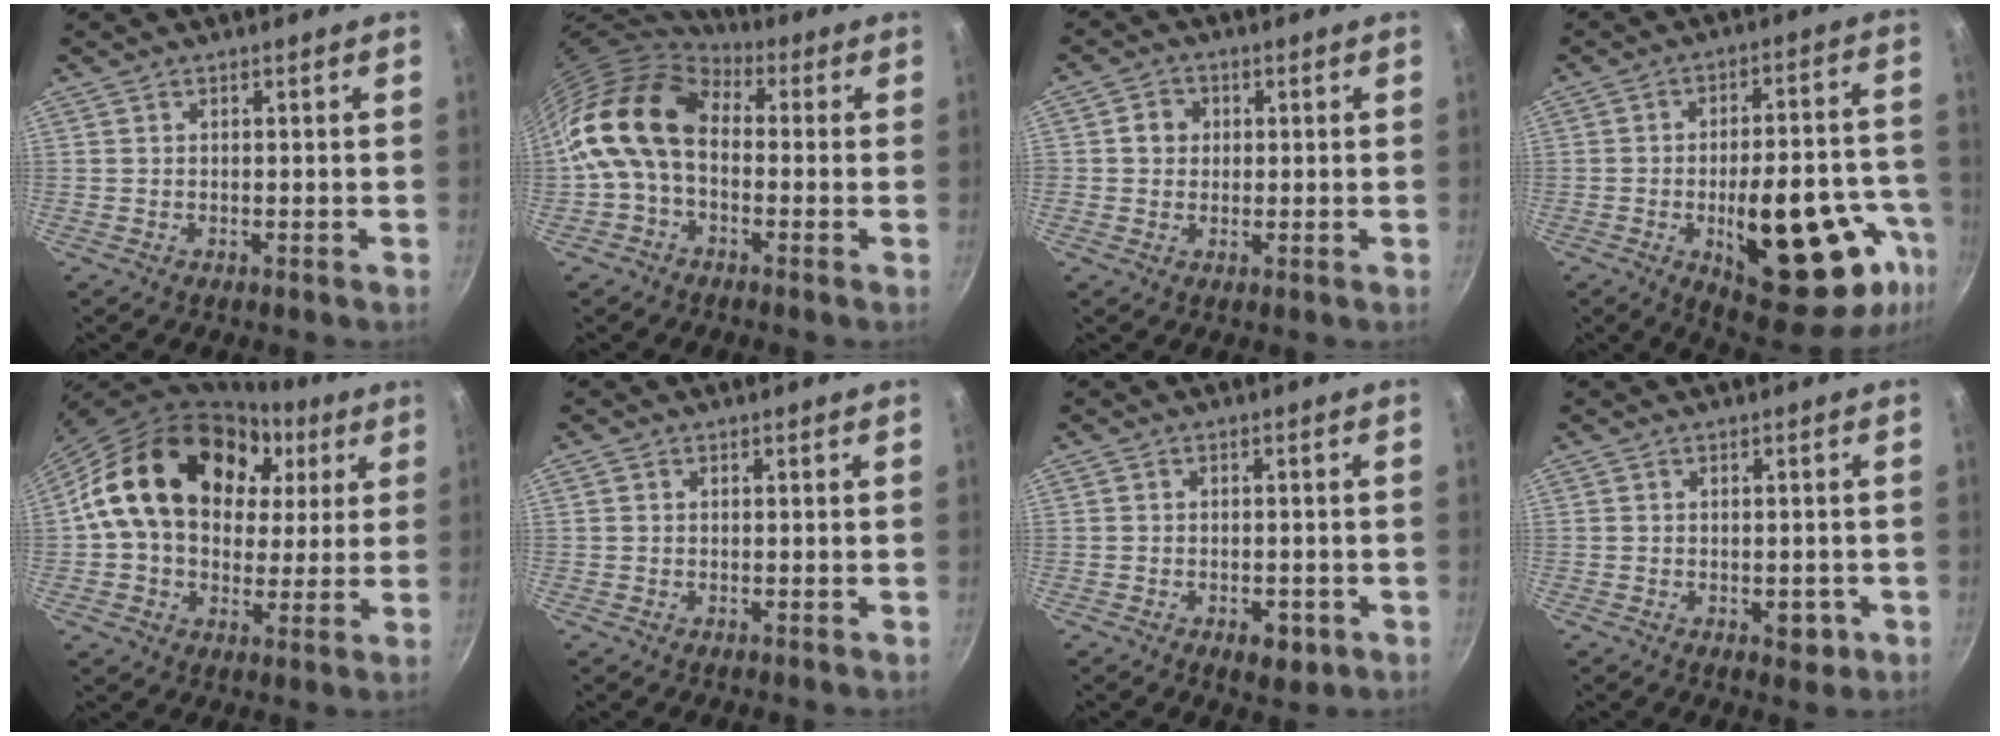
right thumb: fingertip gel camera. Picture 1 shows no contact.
{"total": 14.2, "force": [0.5, 9.8, 10.3], "torque": [-0.178, 0.026, -0.011]}
{"total": 3.8, "force": [0.5, 3.5, 1.4], "torque": [0.000, 0.005, 0.002]}
{"total": 25.5, "force": [-8.9, 10.9, 21.3], "torque": [-0.232, 0.028, -0.109]}
{"total": 24.0, "force": [6.4, 17.4, 15.2], "torque": [-0.239, 0.021, 0.102]}
{"total": 0.6, "force": [0.1, 0.6, 0.2], "torque": [-0.003, 0.003, 0.000]}
{"total": 4.5, "force": [-1.9, 2.6, 3.1], "torque": [-0.031, 0.014, -0.019]}
{"total": 3.4, "force": [-1.1, 2.1, 2.4], "torque": [-0.013, 0.010, -0.009]}